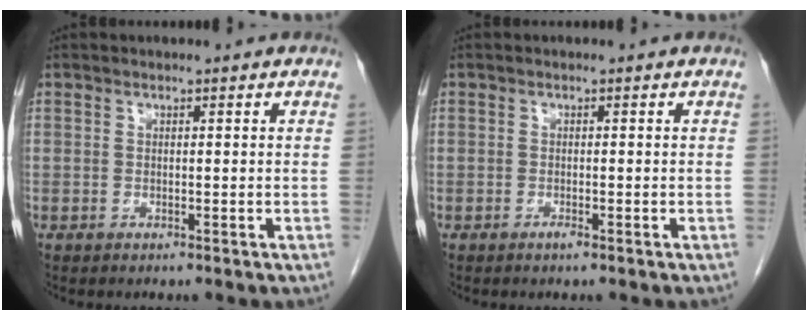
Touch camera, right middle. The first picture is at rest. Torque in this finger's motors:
{"motor_torque": [0.36, 0.01, -0.02, -0.01]}